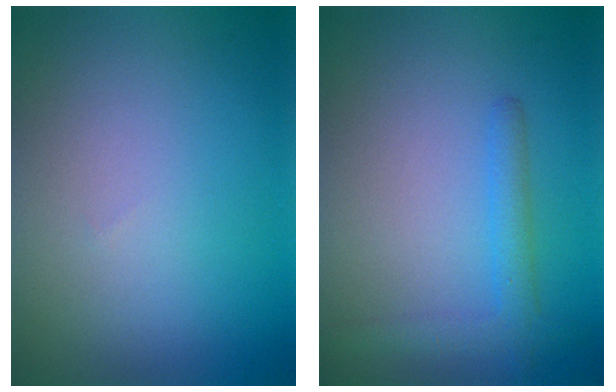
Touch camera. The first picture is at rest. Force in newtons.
{"total": 2.4, "press": 2.4, "slide": 0.2}